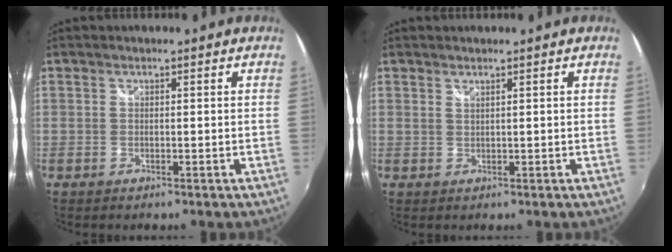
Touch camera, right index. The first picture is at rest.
{"total": 0.7, "force": [0.6, -0.1, 0.2], "torque": [-0.001, 0.000, 0.012]}